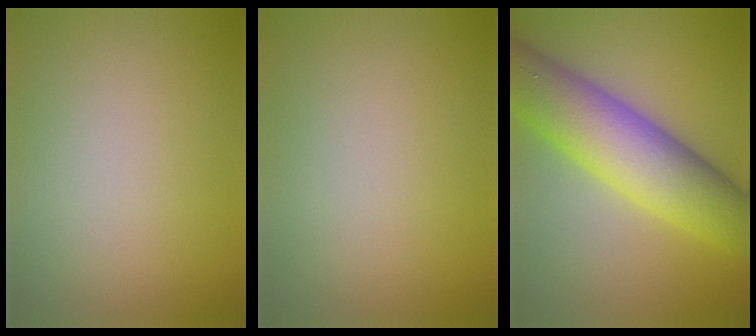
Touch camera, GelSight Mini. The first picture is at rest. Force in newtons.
{"total": 0.0}
{"total": 10.7, "press": 10.7, "slide": 0.2}